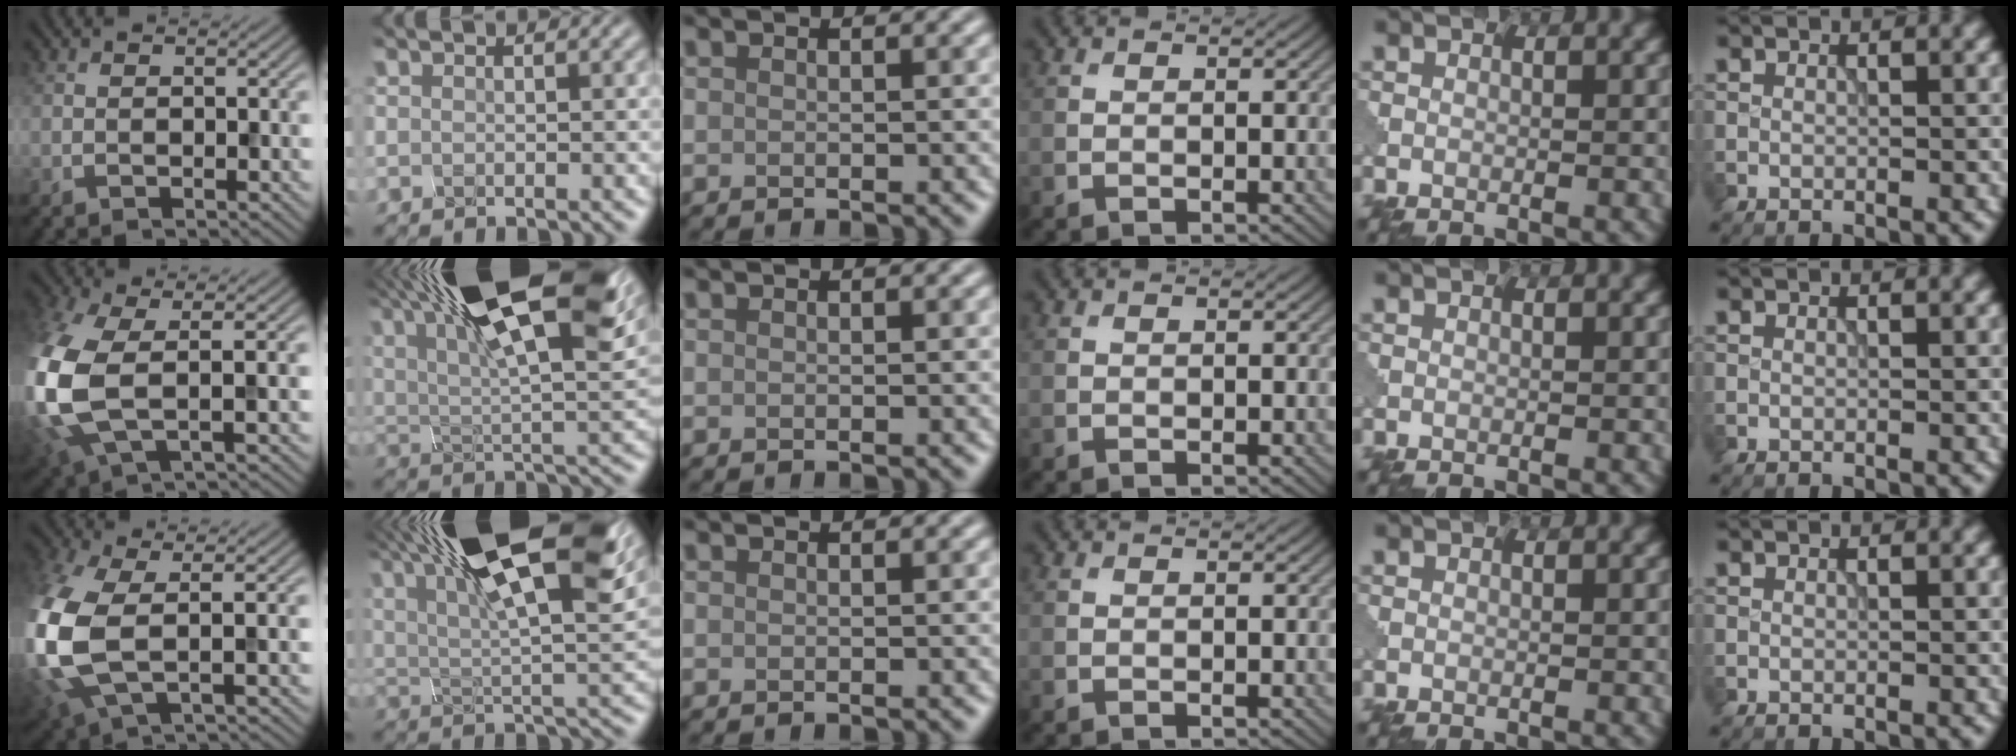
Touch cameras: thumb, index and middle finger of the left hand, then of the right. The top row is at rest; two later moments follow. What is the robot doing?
{"motion": "squeeze", "object": "clothespin"}